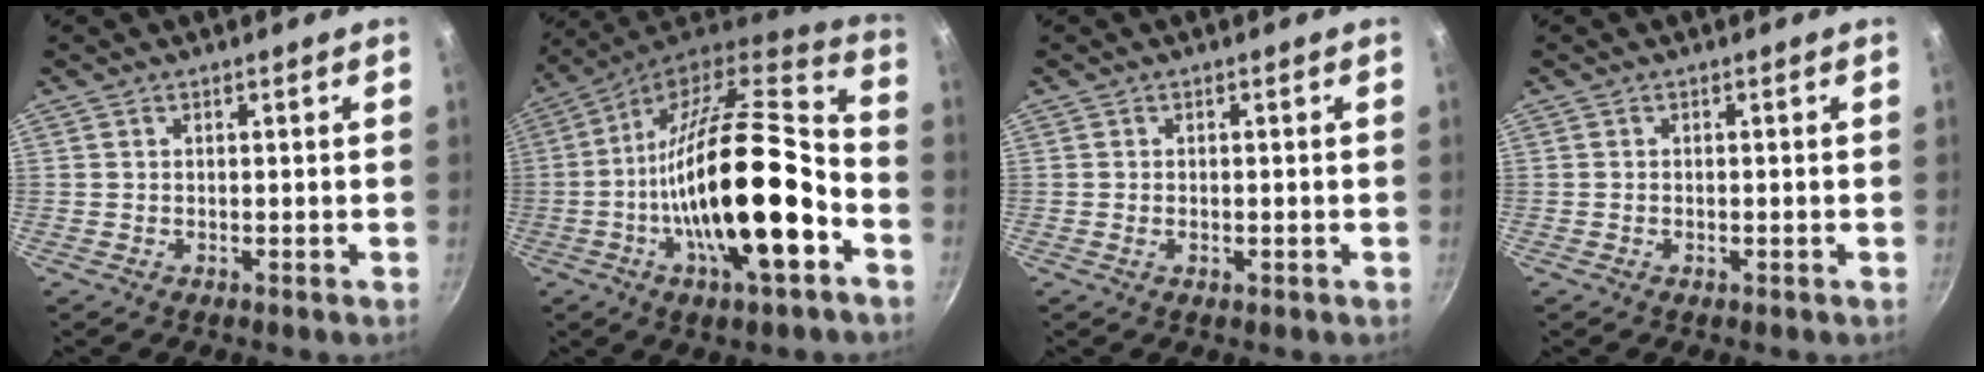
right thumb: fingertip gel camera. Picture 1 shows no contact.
{"total": 27.4, "force": [-8.0, 9.3, 24.5], "torque": [-0.398, 0.023, -0.146]}
{"total": 1.1, "force": [-0.3, 0.6, 0.8], "torque": [-0.014, 0.001, -0.005]}
{"total": 0.6, "force": [-0.2, 0.3, 0.4], "torque": [-0.006, 0.002, -0.004]}